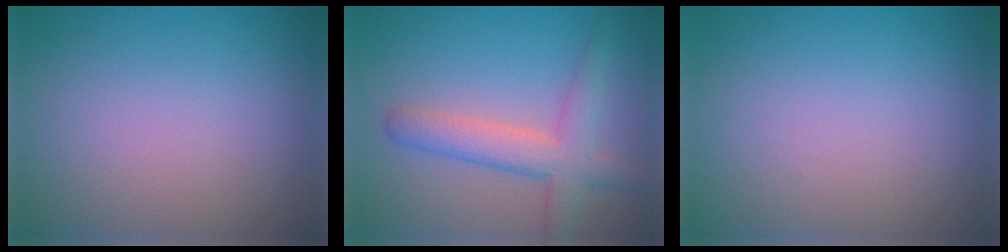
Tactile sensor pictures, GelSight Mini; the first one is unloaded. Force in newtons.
{"total": 4.3, "press": 4.3, "slide": 0.2}
{"total": 0.0}